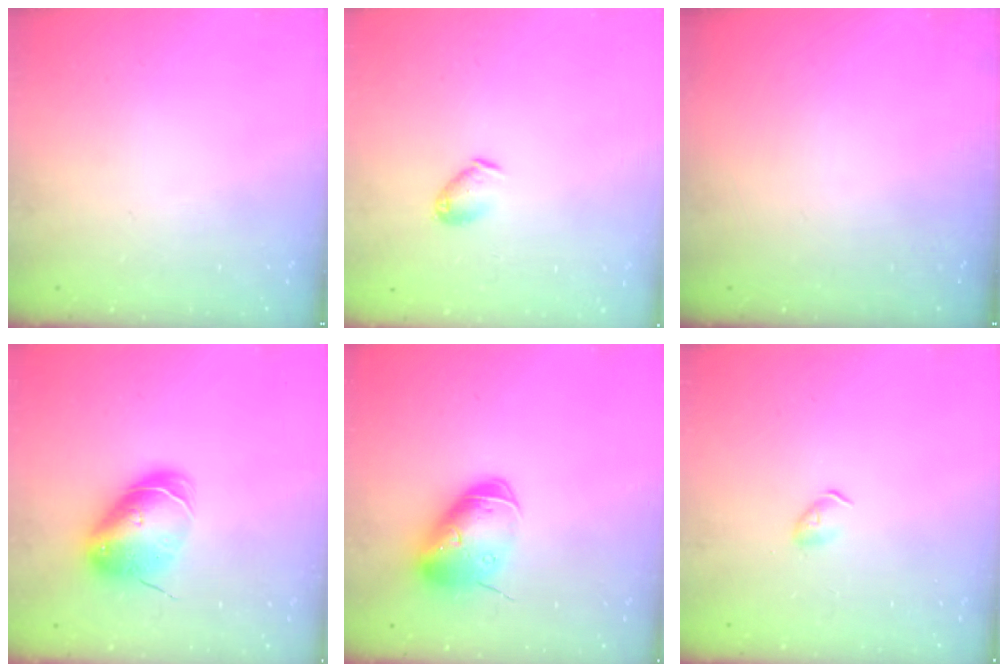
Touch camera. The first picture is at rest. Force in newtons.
{"total": 6.3, "press": 6.2, "slide": 0.7}
{"total": 0.0}
{"total": 8.1, "press": 8.0, "slide": 1.5}
{"total": 12.3, "press": 12.1, "slide": 1.9}
{"total": 3.6, "press": 3.5, "slide": 0.6}